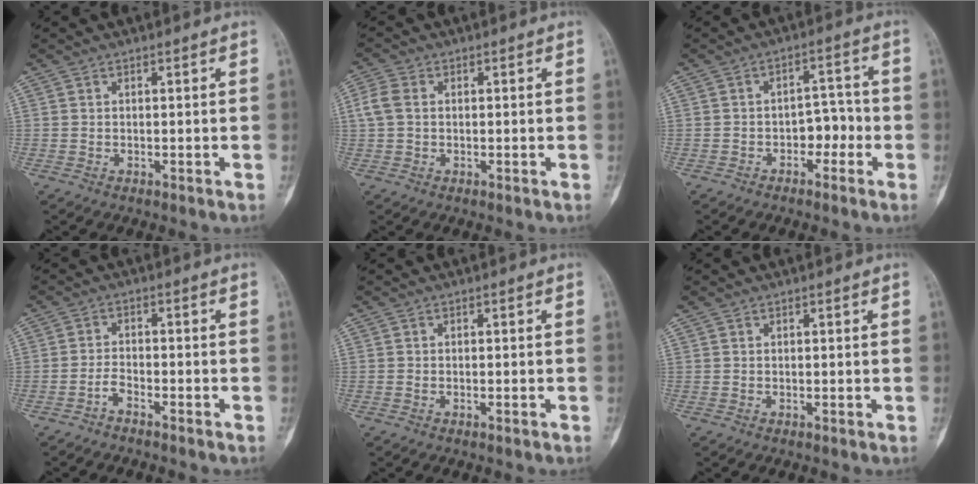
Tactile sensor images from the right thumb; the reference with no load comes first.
{"total": 3.8, "force": [0.4, 2.8, 2.5], "torque": [-0.066, 0.011, 0.003]}
{"total": 5.1, "force": [-1.9, 3.4, 3.2], "torque": [-0.024, 0.030, -0.036]}
{"total": 2.3, "force": [-1.9, 0.5, 1.1], "torque": [-0.025, 0.020, -0.039]}
{"total": 0.5, "force": [-0.4, 0.1, 0.4], "torque": [-0.011, 0.004, -0.004]}
{"total": 0.0}